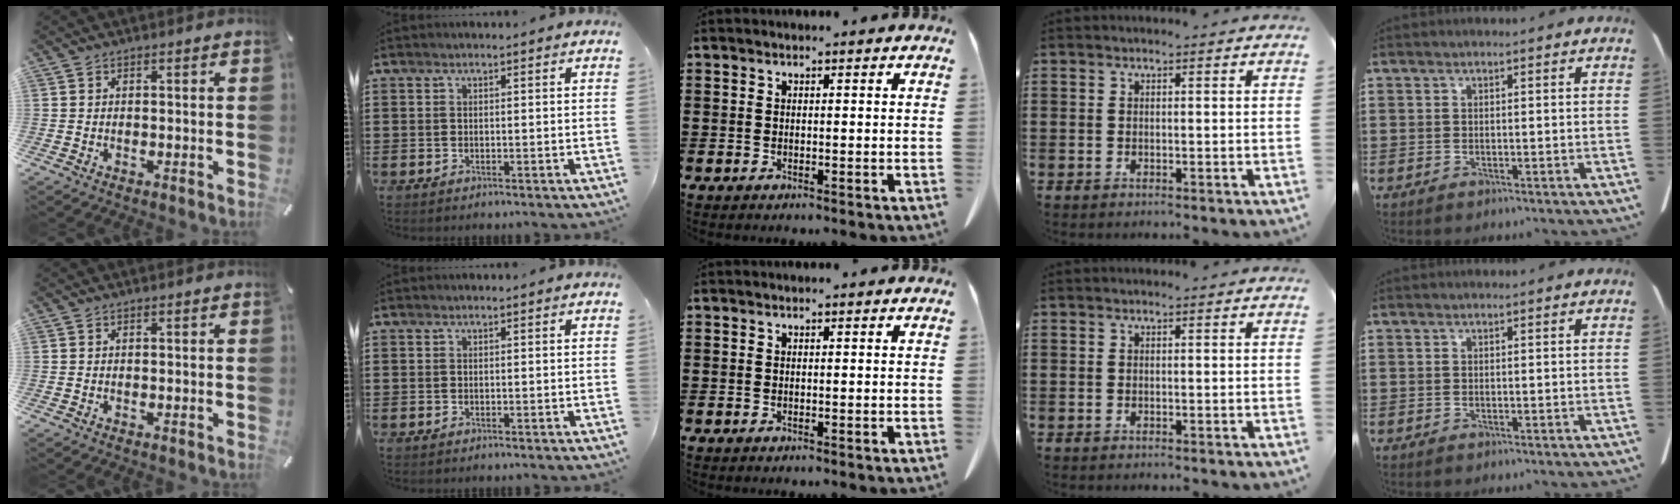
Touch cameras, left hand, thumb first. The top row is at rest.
{}